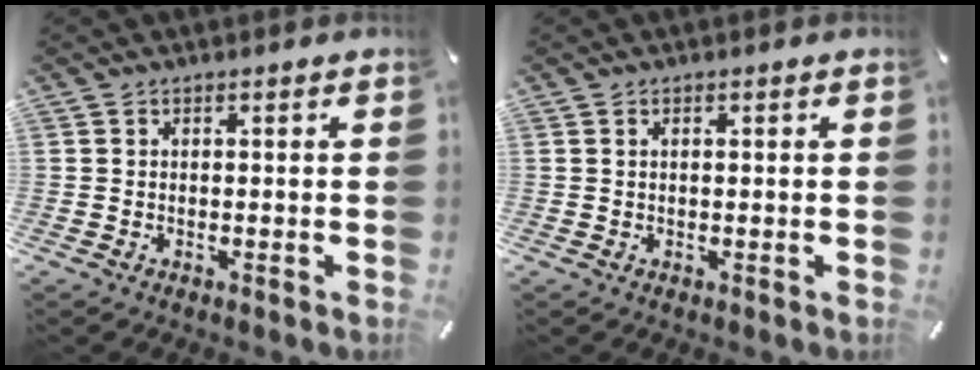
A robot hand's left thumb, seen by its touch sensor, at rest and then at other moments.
{"total": 0.7, "force": [0.2, 0.3, 0.6], "torque": [-0.012, 0.002, 0.002]}